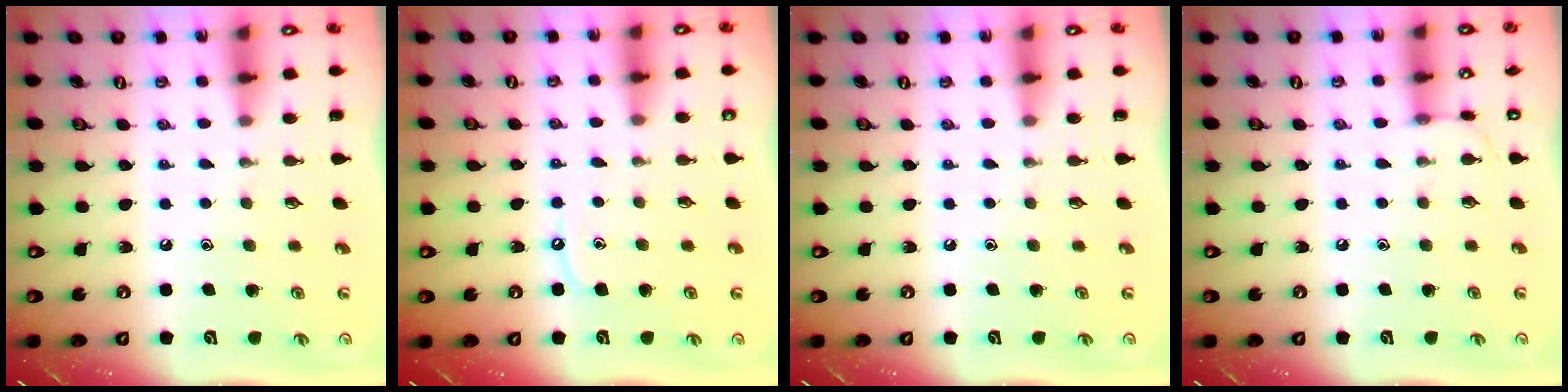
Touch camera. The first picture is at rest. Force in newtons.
{"total": 5.9, "press": 5.8, "slide": 0.7}
{"total": 0.0}
{"total": 4.3, "press": 4.3, "slide": 0.2}